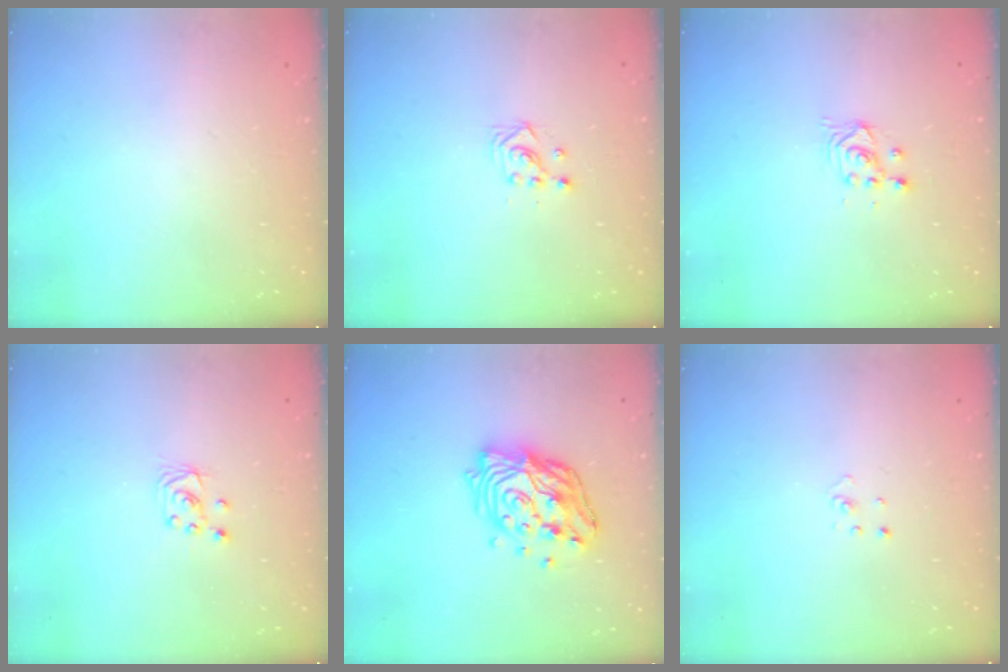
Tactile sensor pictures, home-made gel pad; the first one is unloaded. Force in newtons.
{"total": 3.3, "press": 3.3, "slide": 0.2}
{"total": 2.5, "press": 2.5, "slide": 0.2}
{"total": 3.0, "press": 3.0, "slide": 0.2}
{"total": 15.5, "press": 15.4, "slide": 1.4}
{"total": 1.5, "press": 1.5, "slide": 0.1}